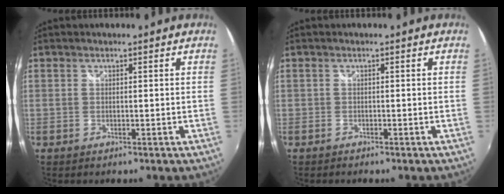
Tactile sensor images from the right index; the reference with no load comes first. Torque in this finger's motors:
{"motor_torque": [0.04, -0.04, 0.06, 0.00]}